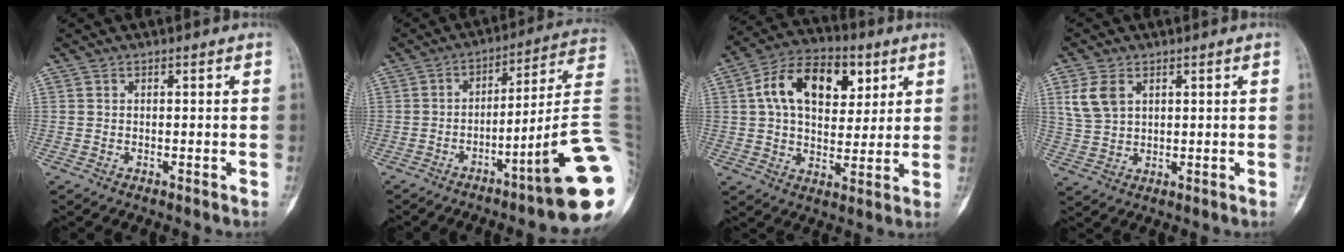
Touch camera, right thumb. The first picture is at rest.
{"total": 18.2, "force": [-5.8, 0.9, 17.2], "torque": [-0.182, 0.035, -0.086]}
{"total": 16.3, "force": [5.3, 10.3, 11.5], "torque": [-0.158, 0.002, 0.086]}
{"total": 5.9, "force": [2.5, 3.9, 3.8], "torque": [-0.074, -0.003, 0.057]}